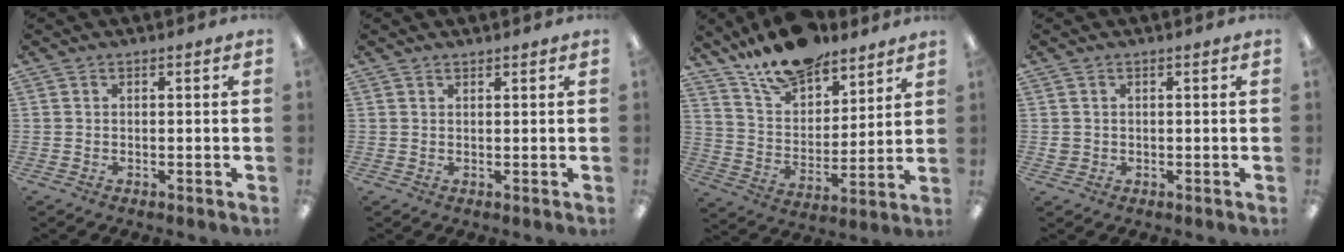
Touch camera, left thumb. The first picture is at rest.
{"total": 1.0, "force": [1.0, 0.2, 0.2], "torque": [-0.004, -0.001, 0.019]}
{"total": 14.9, "force": [12.7, 6.0, 5.1], "torque": [-0.100, -0.083, 0.233]}
{"total": 1.5, "force": [0.5, 1.3, 0.4], "torque": [-0.010, 0.003, 0.009]}